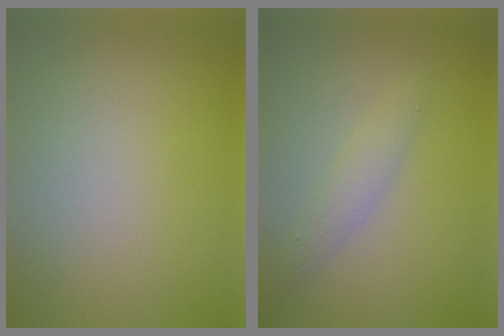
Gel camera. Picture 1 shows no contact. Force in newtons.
{"total": 2.0, "press": 2.0, "slide": 0.0}